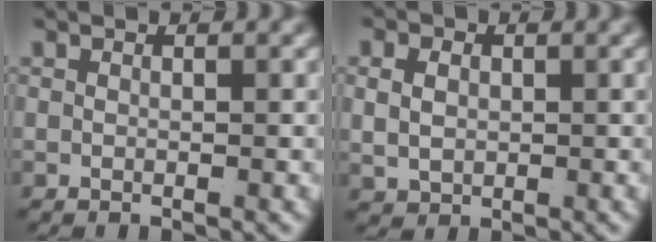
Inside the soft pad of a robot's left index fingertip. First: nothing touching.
{"total": 2.6, "force": [0.4, 2.1, 1.5], "torque": [-0.031, -0.009, 0.020]}